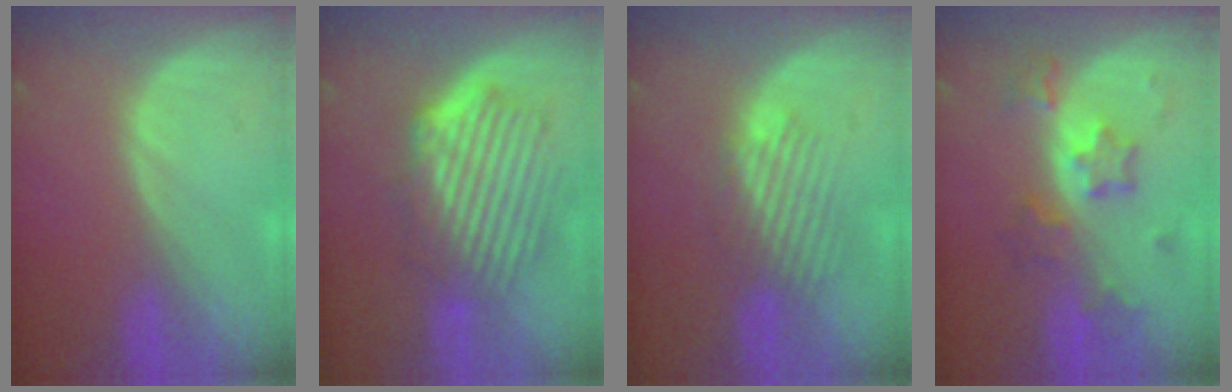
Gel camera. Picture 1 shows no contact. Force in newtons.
{"total": 9.4, "press": 8.3, "slide": 4.5}
{"total": 4.8, "press": 4.4, "slide": 1.9}
{"total": 6.1, "press": 5.9, "slide": 1.6}